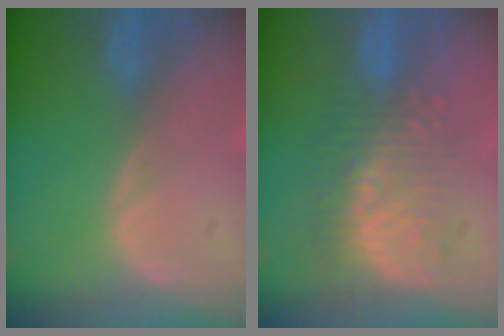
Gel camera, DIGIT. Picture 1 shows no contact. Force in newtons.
{"total": 10.0, "press": 8.7, "slide": 4.8}